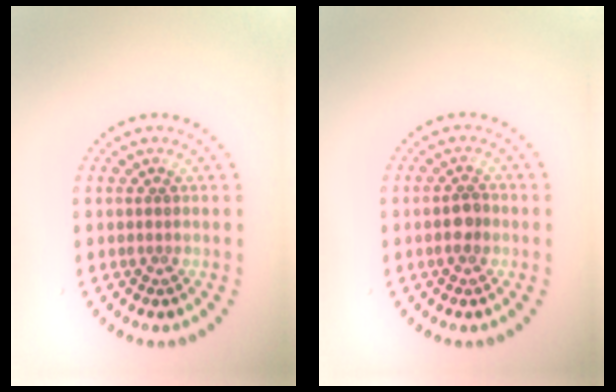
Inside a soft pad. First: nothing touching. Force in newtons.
{"total": 1.7, "press": 1.6, "slide": 0.4}